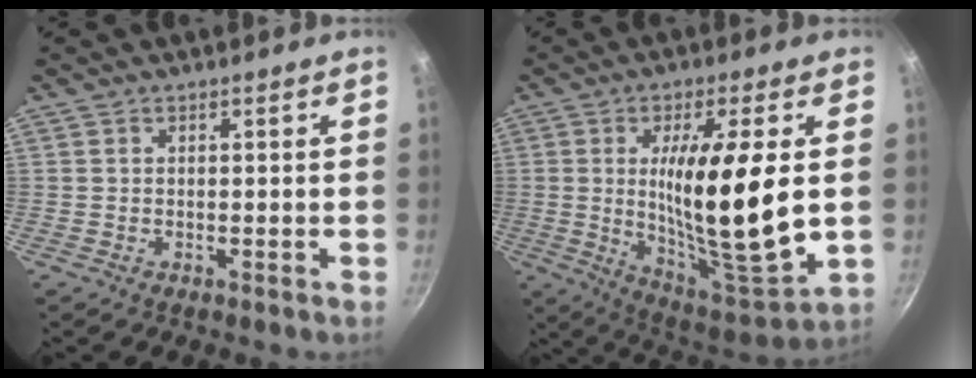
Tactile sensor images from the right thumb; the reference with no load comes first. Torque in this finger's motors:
{"motor_torque": [1.23, 3.78, 2.22, 0.12, 0.27]}